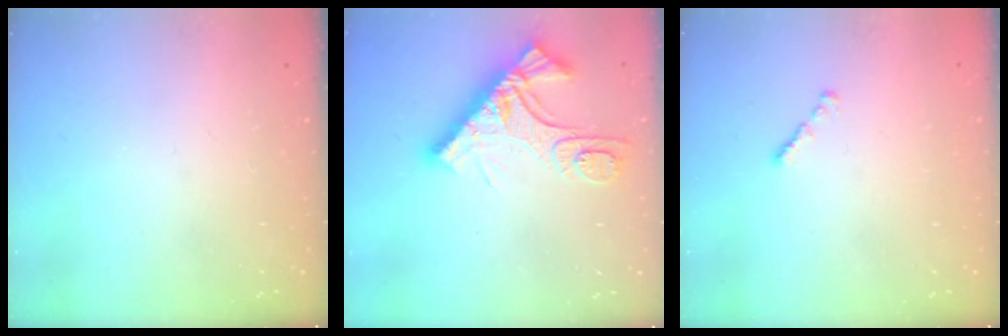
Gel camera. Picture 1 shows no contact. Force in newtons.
{"total": 13.7, "press": 13.7, "slide": 1.4}
{"total": 1.1, "press": 1.0, "slide": 0.5}